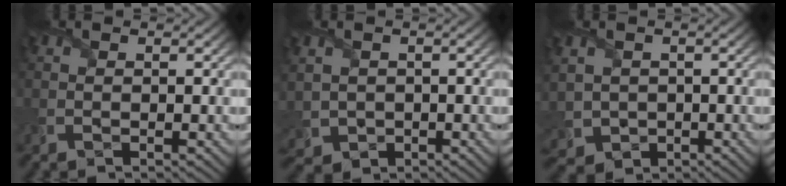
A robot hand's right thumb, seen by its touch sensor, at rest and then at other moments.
{"total": 3.3, "force": [-0.2, 3.1, 1.2], "torque": [-0.059, -0.019, -0.005]}
{"total": 4.1, "force": [-0.3, 3.8, 1.5], "torque": [-0.070, -0.024, -0.007]}